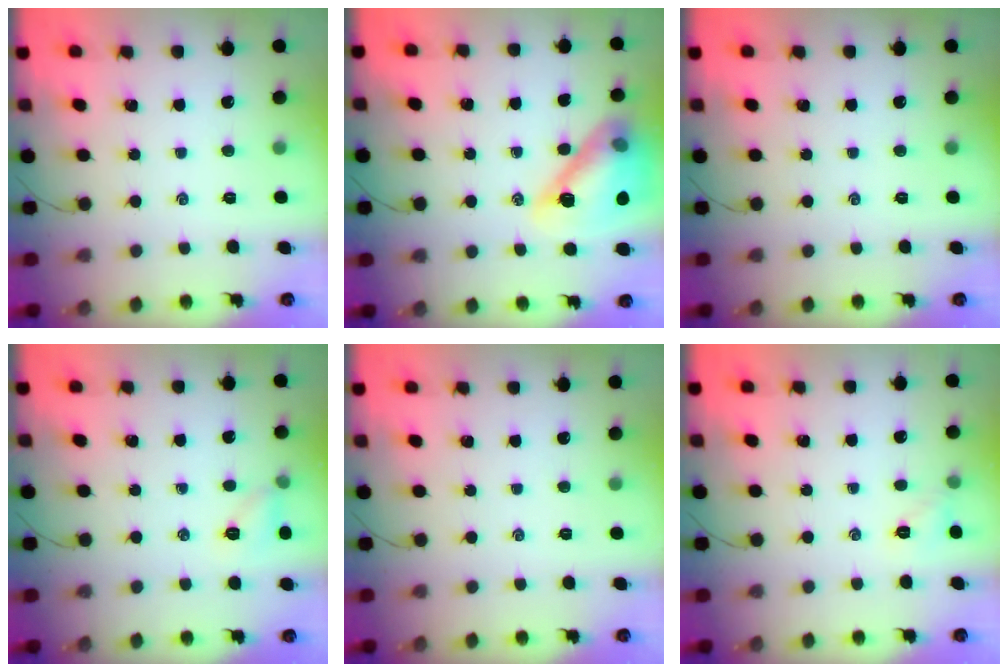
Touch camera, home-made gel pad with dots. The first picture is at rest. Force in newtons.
{"total": 17.7, "press": 17.5, "slide": 2.4}
{"total": 0.0}
{"total": 7.7, "press": 7.5, "slide": 1.7}
{"total": 0.0}
{"total": 5.9, "press": 5.6, "slide": 1.6}